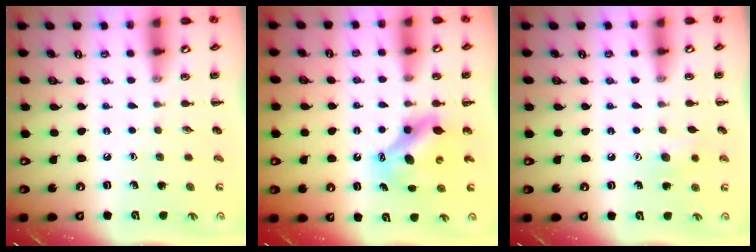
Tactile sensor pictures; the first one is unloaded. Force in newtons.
{"total": 7.1, "press": 6.9, "slide": 1.5}
{"total": 7.2, "press": 7.1, "slide": 1.6}